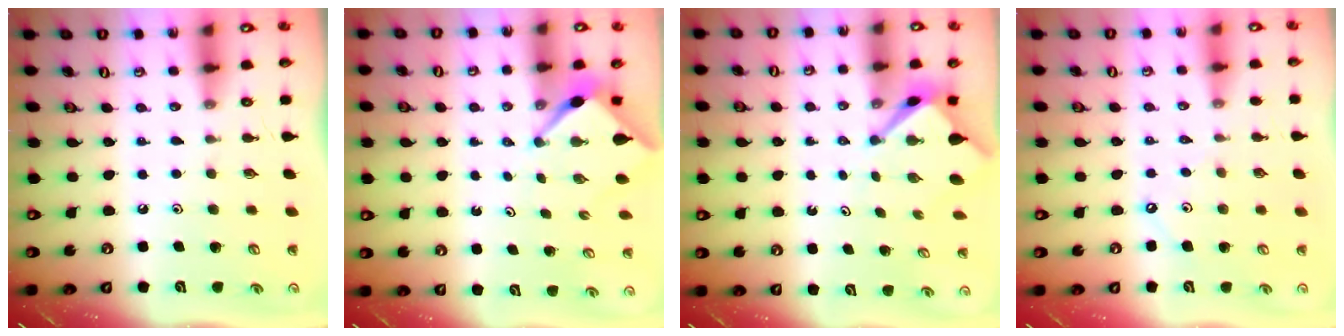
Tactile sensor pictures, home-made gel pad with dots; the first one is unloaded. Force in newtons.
{"total": 2.8, "press": 2.8, "slide": 0.2}
{"total": 3.4, "press": 3.4, "slide": 0.3}
{"total": 2.4, "press": 2.3, "slide": 0.4}